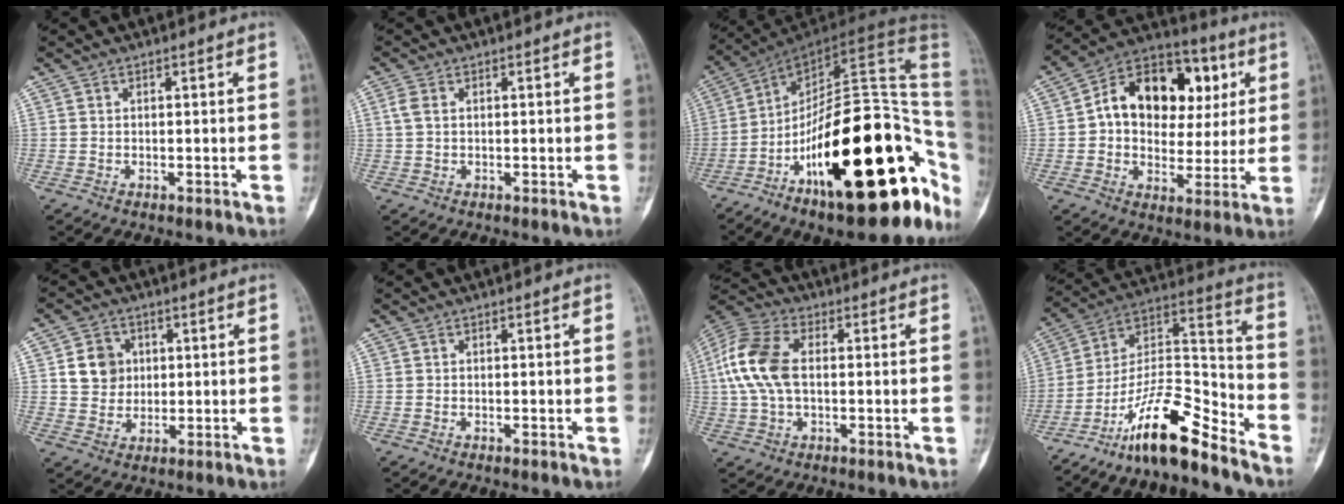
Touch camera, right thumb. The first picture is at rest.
{"total": 2.4, "force": [0.6, 1.5, 1.7], "torque": [-0.049, 0.006, 0.012]}
{"total": 34.6, "force": [-9.6, 12.4, 30.8], "torque": [-0.364, 0.064, -0.140]}
{"total": 19.7, "force": [4.5, 13.8, 13.3], "torque": [-0.159, 0.020, 0.068]}
{"total": 6.9, "force": [1.5, 6.1, 2.7], "torque": [-0.018, -0.004, 0.028]}
{"total": 0.0}
{"total": 12.6, "force": [0.8, 7.5, 10.0], "torque": [-0.226, 0.025, 0.010]}
{"total": 16.0, "force": [-12.3, 3.6, 9.5], "torque": [-0.160, 0.109, -0.220]}